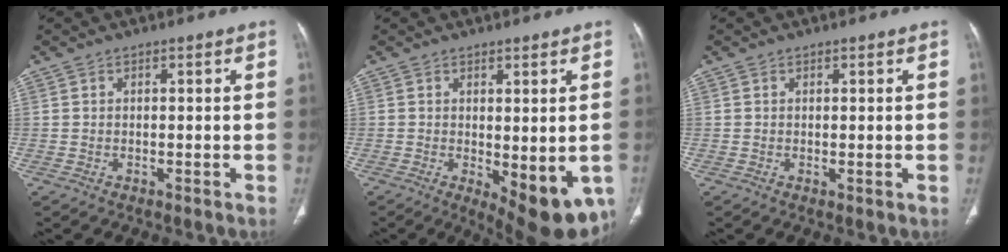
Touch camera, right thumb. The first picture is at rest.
{"total": 11.6, "force": [-3.0, 4.5, 10.2], "torque": [-0.116, -0.023, -0.026]}
{"total": 0.5, "force": [0.0, 0.2, 0.5], "torque": [-0.015, -0.005, 0.002]}